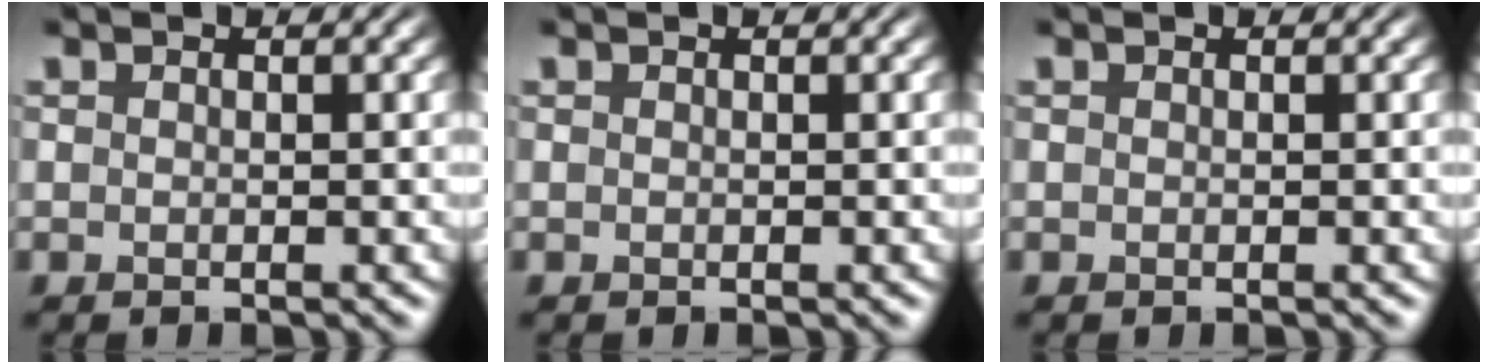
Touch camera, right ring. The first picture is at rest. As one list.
[{"total": 0.0}, {"total": 0.0}]